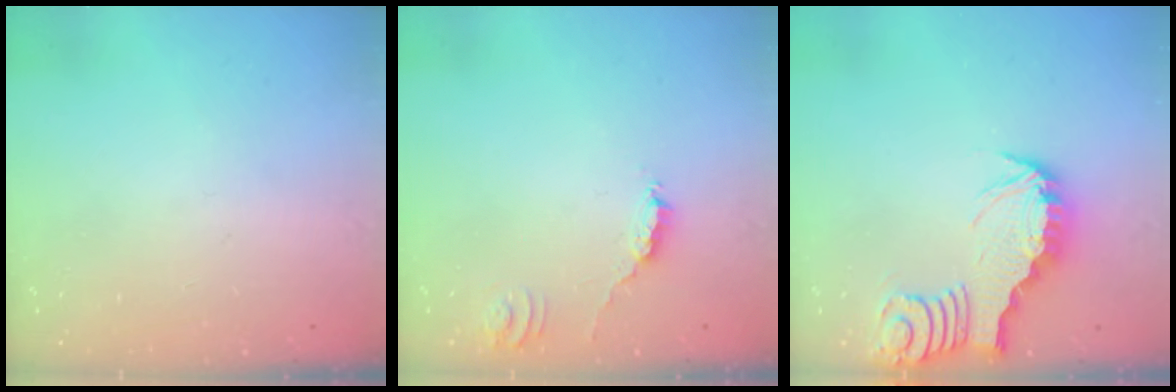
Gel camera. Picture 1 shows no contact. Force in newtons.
{"total": 3.2, "press": 3.2, "slide": 0.2}
{"total": 3.1, "press": 3.1, "slide": 0.3}